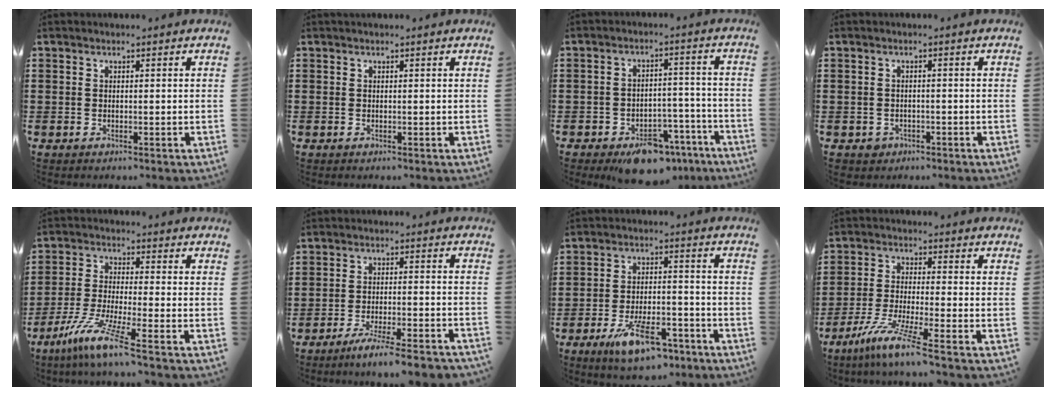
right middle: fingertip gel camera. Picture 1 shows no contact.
{"total": 0.0}
{"total": 6.8, "force": [-5.7, 2.6, 2.8], "torque": [-0.034, 0.026, -0.101]}
{"total": 1.0, "force": [-0.7, 0.8, 0.0], "torque": [-0.004, 0.003, -0.017]}
{"total": 7.8, "force": [-5.5, -0.3, 5.6], "torque": [-0.125, -0.021, -0.109]}
{"total": 5.4, "force": [-4.7, -0.5, 2.6], "torque": [-0.045, -0.013, -0.085]}
{"total": 10.0, "force": [-6.4, 3.3, 6.9], "torque": [-0.133, 0.005, -0.116]}
{"total": 7.2, "force": [-5.2, -0.4, 4.9], "torque": [-0.106, -0.020, -0.100]}